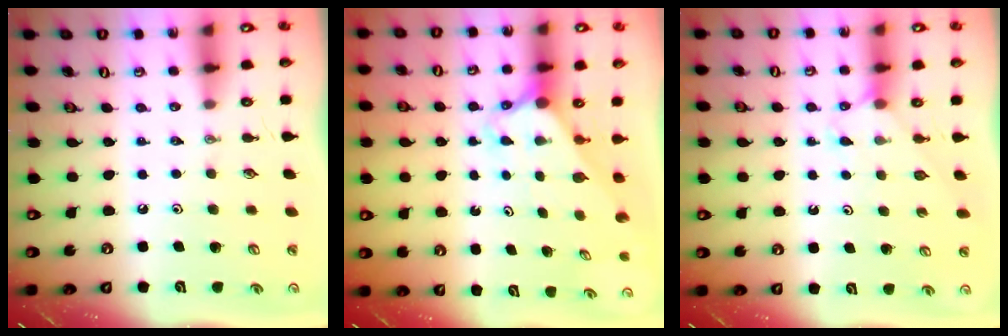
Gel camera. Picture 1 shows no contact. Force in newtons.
{"total": 2.6, "press": 2.6, "slide": 0.2}
{"total": 5.3, "press": 5.2, "slide": 0.5}